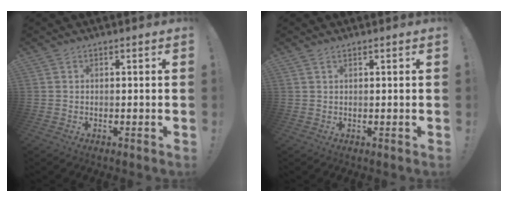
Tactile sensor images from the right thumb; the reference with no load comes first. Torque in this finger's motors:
{"motor_torque": [0.03, -0.16, -0.09, -0.27, 0.00]}